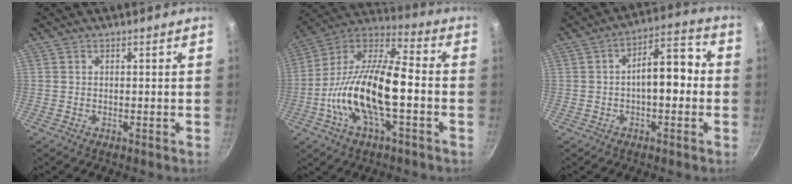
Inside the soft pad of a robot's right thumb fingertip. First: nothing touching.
{"total": 20.1, "force": [-4.3, 8.2, 17.8], "torque": [-0.330, 0.038, -0.097]}
{"total": 9.7, "force": [-0.8, 4.7, 8.5], "torque": [-0.102, 0.049, -0.020]}